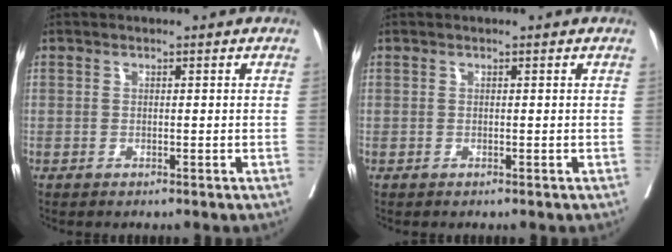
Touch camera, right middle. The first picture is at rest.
{"total": 0.0}